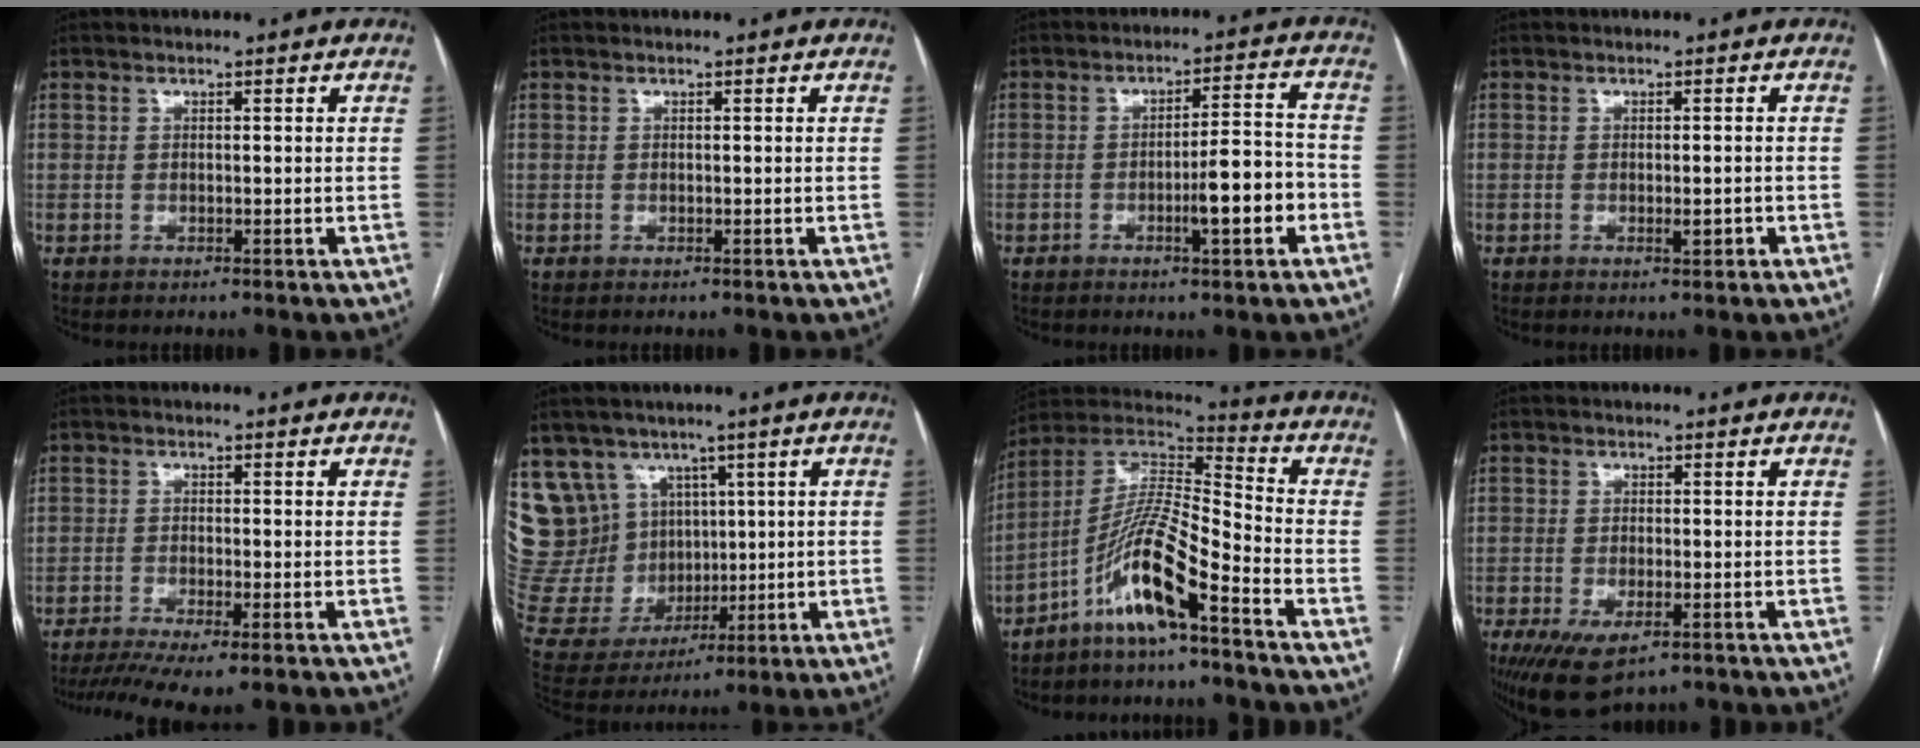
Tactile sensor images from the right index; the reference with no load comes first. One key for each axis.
{"total": 0.0}
{"total": 7.7, "fx": -2.8, "fy": 1.0, "fz": 7.1, "tx": -0.106, "ty": 0.012, "tz": -0.039}
{"total": 1.5, "fx": -0.5, "fy": 0.5, "fz": 1.4, "tx": -0.022, "ty": -0.001, "tz": -0.006}
{"total": 8.2, "fx": -5.8, "fy": 1.2, "fz": 5.7, "tx": -0.096, "ty": -0.012, "tz": -0.095}
{"total": 15.2, "fx": 7.5, "fy": 12.7, "fz": 3.7, "tx": -0.102, "ty": 0.067, "tz": 0.180}
{"total": 12.2, "fx": -7.2, "fy": 0.7, "fz": 9.8, "tx": -0.196, "ty": 0.004, "tz": -0.145}
{"total": 7.3, "fx": -4.1, "fy": 2.8, "fz": 5.4, "tx": -0.094, "ty": -0.017, "tz": -0.062}